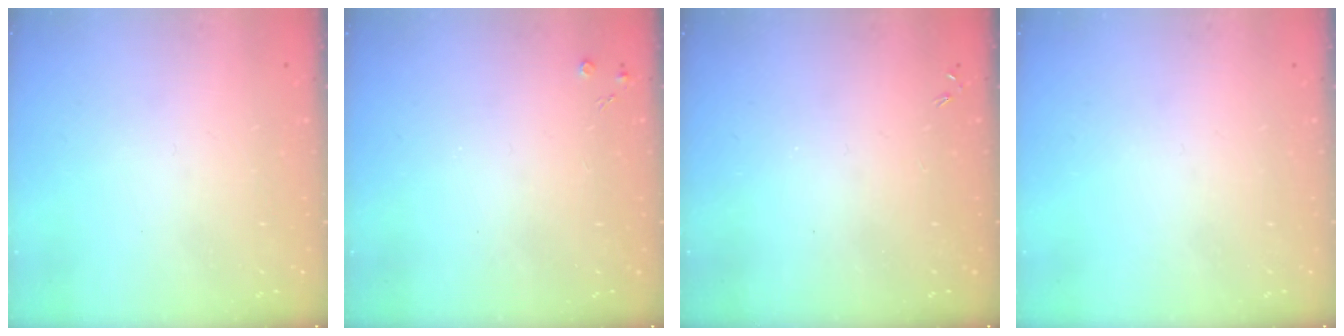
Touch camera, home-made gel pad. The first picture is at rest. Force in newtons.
{"total": 2.5, "press": 2.5, "slide": 0.5}
{"total": 0.0}
{"total": 0.0}